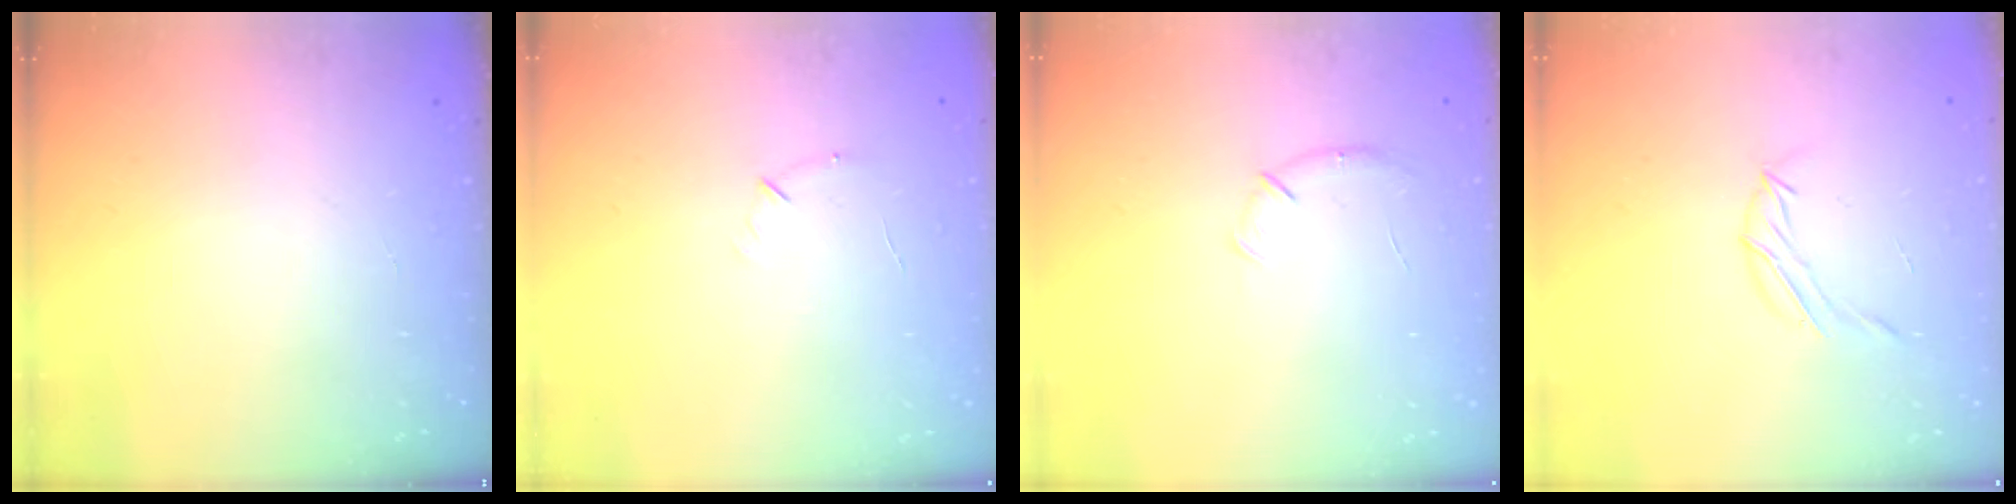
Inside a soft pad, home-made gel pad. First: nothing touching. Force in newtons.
{"total": 4.3, "press": 4.1, "slide": 1.1}
{"total": 4.3, "press": 4.1, "slide": 1.1}
{"total": 5.5, "press": 5.4, "slide": 1.2}